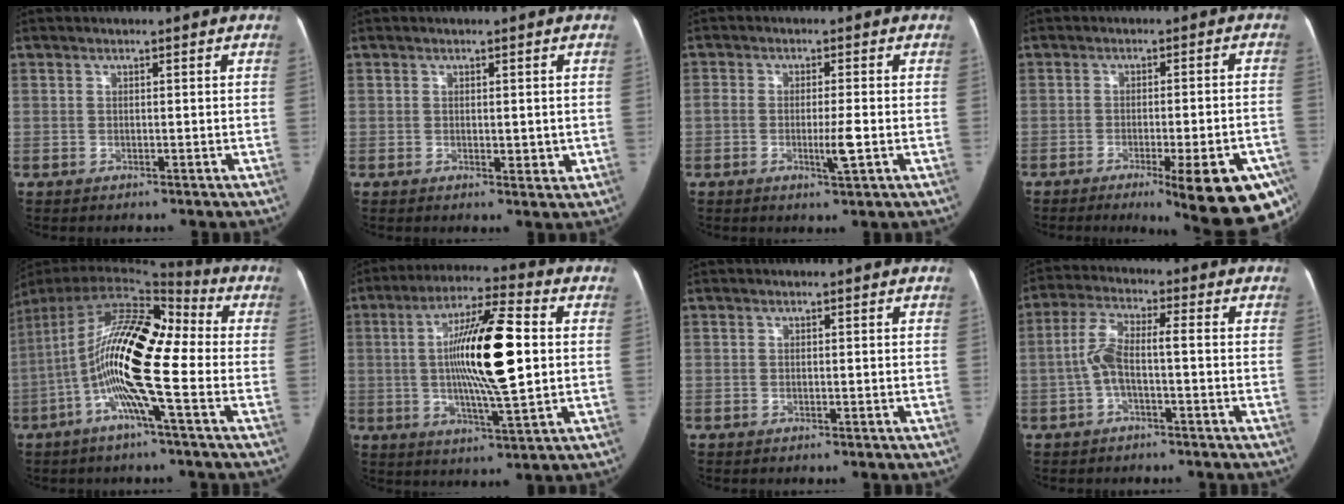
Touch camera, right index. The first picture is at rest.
{"total": 2.2, "force": [0.0, 1.0, 1.9], "torque": [-0.025, -0.004, 0.002]}
{"total": 4.0, "force": [-1.1, 0.4, 3.8], "torque": [-0.066, -0.006, -0.020]}
{"total": 16.3, "force": [-9.7, 2.7, 12.9], "torque": [-0.080, 0.005, -0.121]}
{"total": 16.8, "force": [-3.1, 2.4, 16.3], "torque": [-0.294, 0.019, -0.068]}
{"total": 15.9, "force": [1.1, 2.0, 15.7], "torque": [-0.280, 0.008, 0.014]}
{"total": 0.0}
{"total": 6.2, "force": [-1.1, 1.3, 5.9], "torque": [-0.131, 0.025, -0.026]}